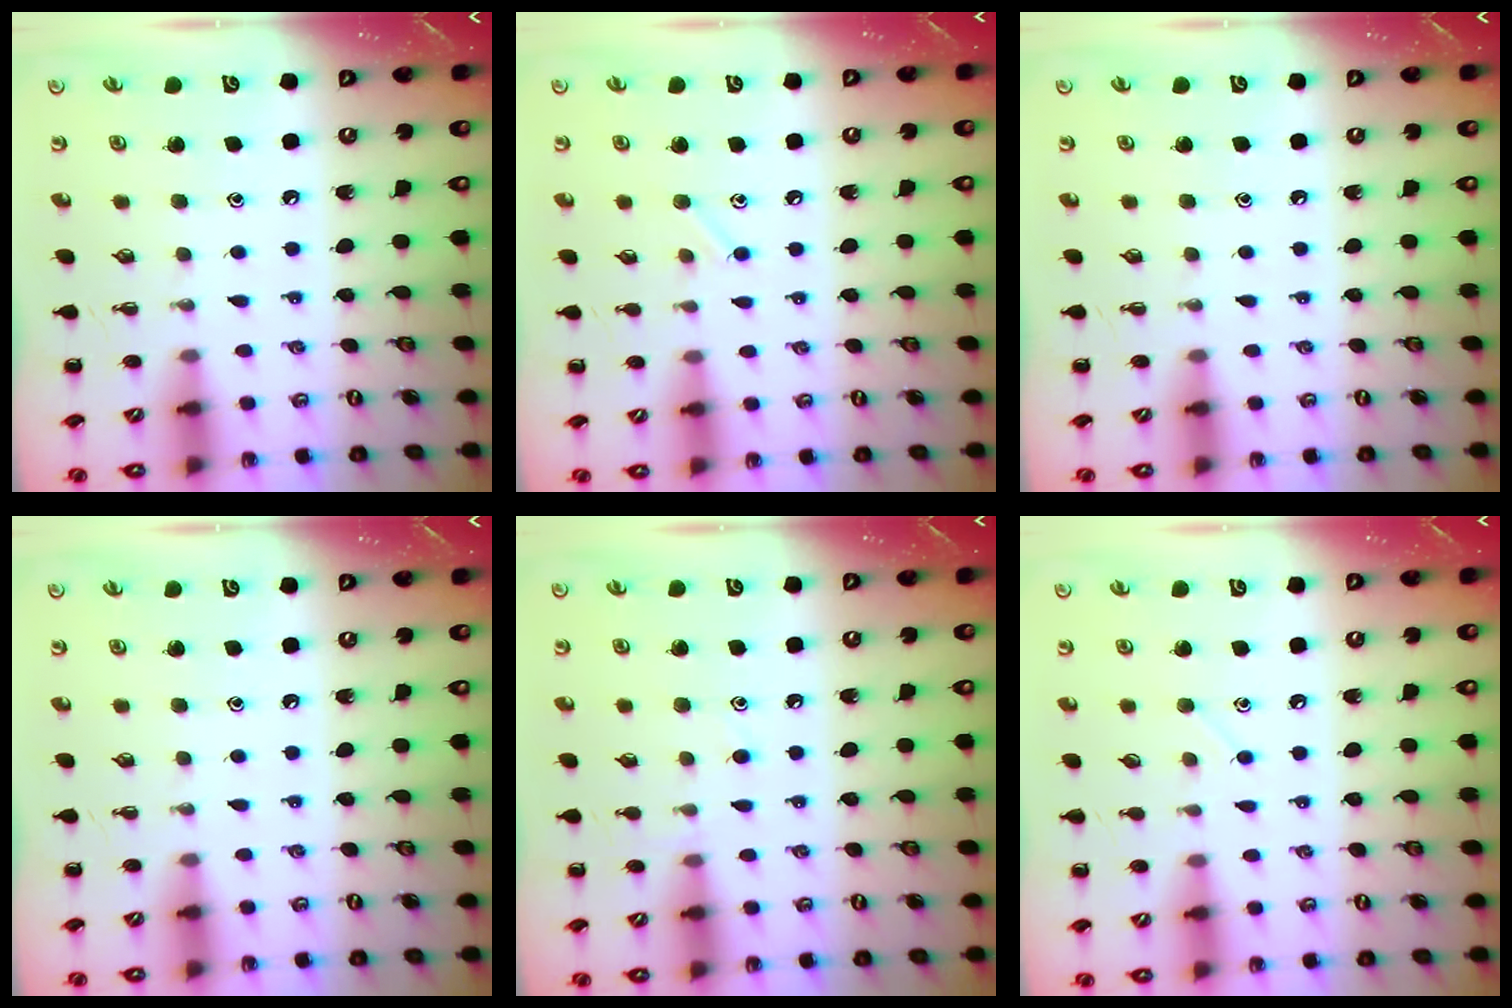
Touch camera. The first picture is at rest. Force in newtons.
{"total": 6.3, "press": 6.0, "slide": 1.9}
{"total": 0.0}
{"total": 0.0}
{"total": 6.1, "press": 5.7, "slide": 2.2}
{"total": 3.4, "press": 3.2, "slide": 1.0}